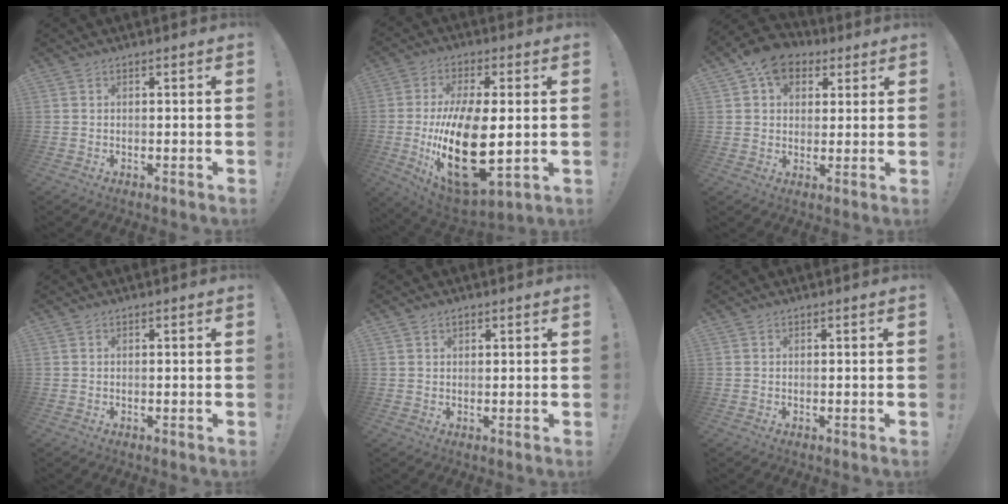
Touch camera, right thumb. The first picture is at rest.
{"total": 24.4, "force": [-2.0, 11.2, 21.6], "torque": [-0.406, -0.017, -0.022]}
{"total": 9.8, "force": [4.8, 7.5, 4.2], "torque": [-0.066, -0.014, 0.093]}
{"total": 0.0}
{"total": 1.2, "force": [0.9, 0.7, 0.3], "torque": [-0.001, -0.002, 0.016]}
{"total": 0.0}